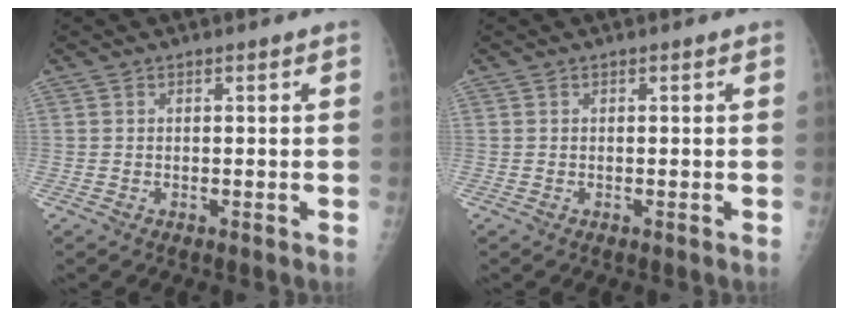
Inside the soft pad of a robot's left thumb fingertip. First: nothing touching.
{"total": 0.0}